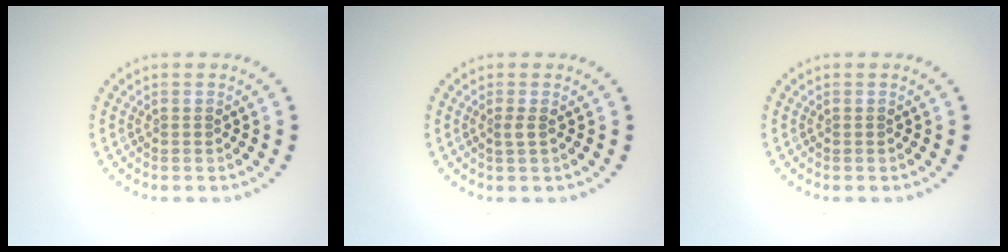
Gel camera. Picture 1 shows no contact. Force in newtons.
{"total": 0.9, "press": 0.6, "slide": 0.6}
{"total": 0.0}